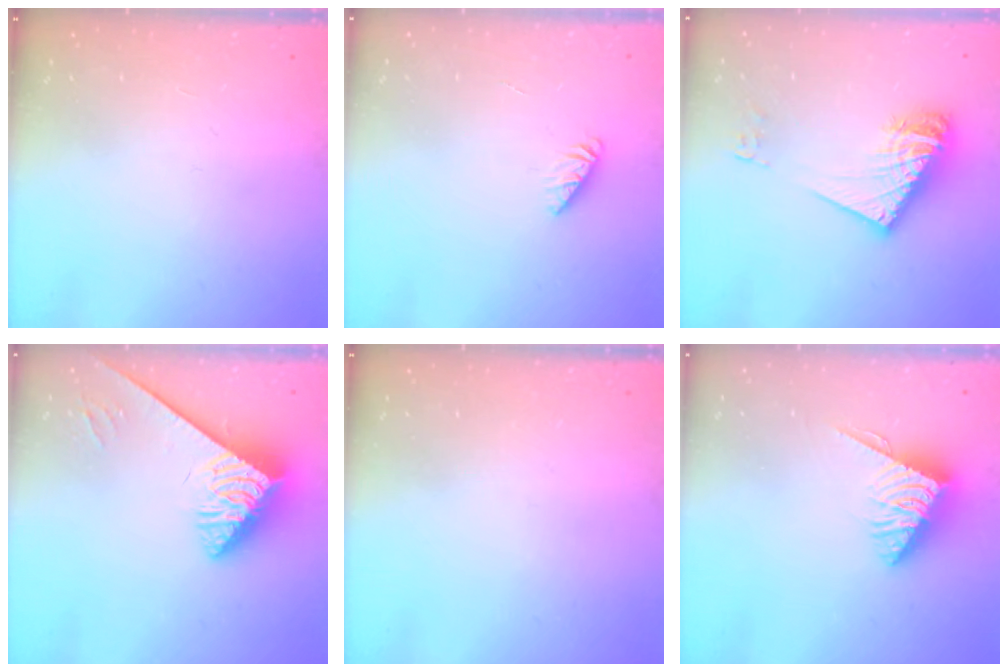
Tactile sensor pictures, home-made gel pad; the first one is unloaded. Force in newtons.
{"total": 1.8, "press": 1.8, "slide": 0.2}
{"total": 14.1, "press": 14.1, "slide": 1.2}
{"total": 3.8, "press": 3.8, "slide": 0.7}
{"total": 0.0}
{"total": 5.3, "press": 5.3, "slide": 0.8}